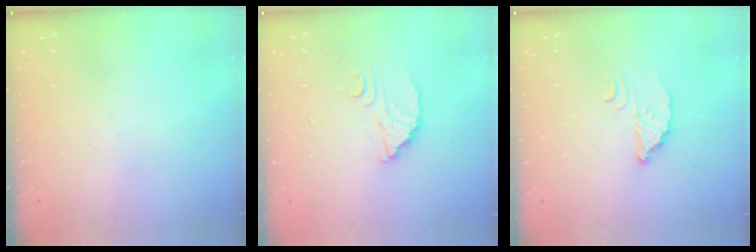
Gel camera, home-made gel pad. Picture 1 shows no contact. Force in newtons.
{"total": 2.9, "press": 2.9, "slide": 0.0}
{"total": 3.7, "press": 3.7, "slide": 0.3}